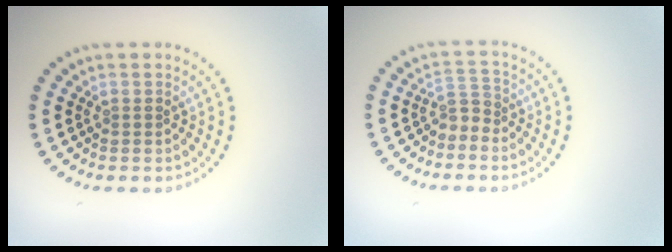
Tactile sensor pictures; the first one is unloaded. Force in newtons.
{"total": 1.9, "press": 1.3, "slide": 1.4}